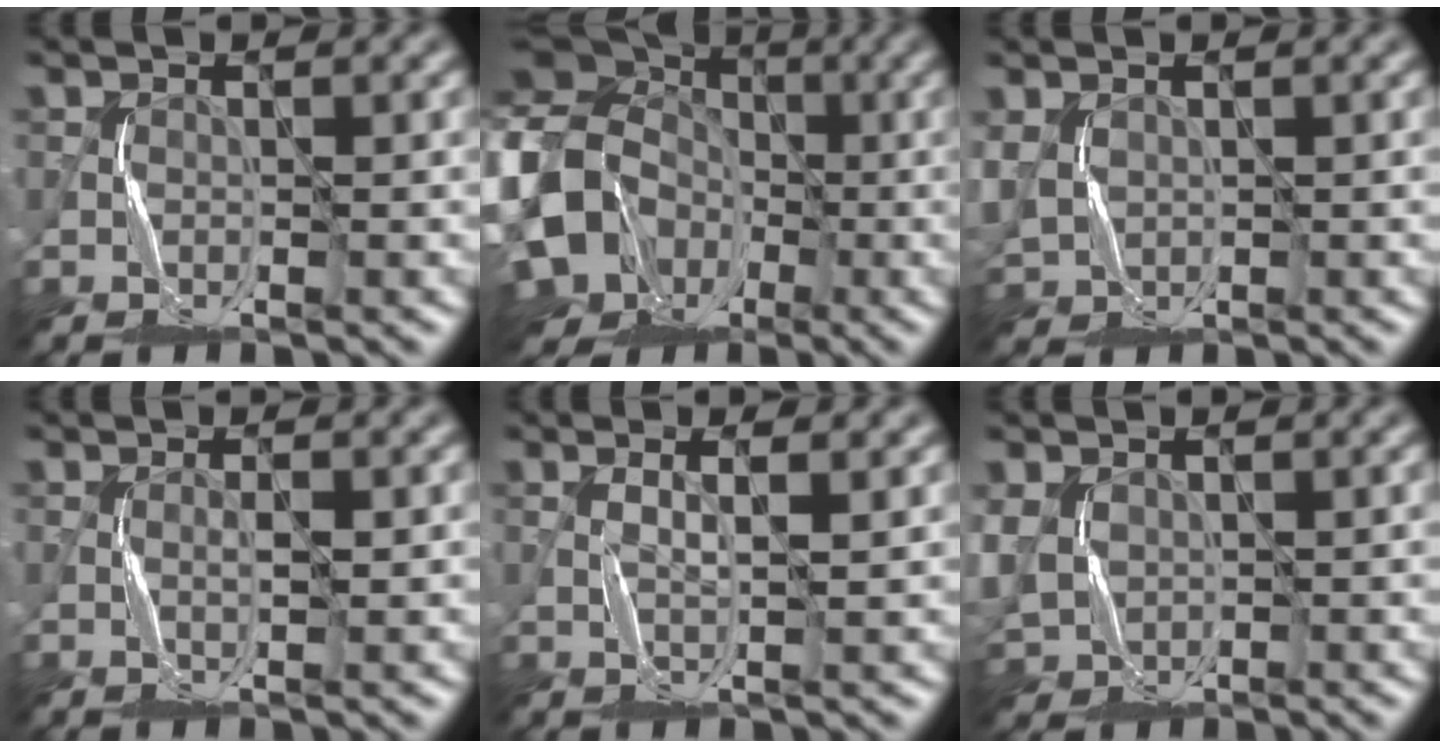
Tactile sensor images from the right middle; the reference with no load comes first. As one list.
[{"total": 19.2, "force": [-5.3, 16.7, 7.8], "torque": [-0.183, -0.027, -0.128]}, {"total": 2.9, "force": [0.4, 2.5, 1.5], "torque": [-0.052, -0.003, 0.014]}, {"total": 0.9, "force": [0.0, -0.1, 0.9], "torque": [-0.022, 0.000, 0.002]}, {"total": 1.7, "force": [0.6, -0.1, 1.6], "torque": [-0.031, 0.002, 0.013]}, {"total": 4.0, "force": [0.3, 3.3, 2.1], "torque": [-0.068, -0.005, 0.009]}]